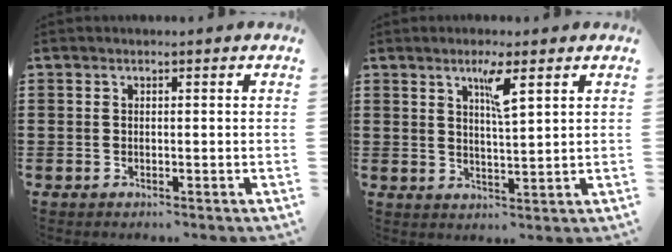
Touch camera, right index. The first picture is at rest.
{"total": 4.1, "force": [2.2, 0.5, 3.4], "torque": [-0.057, -0.003, 0.032]}